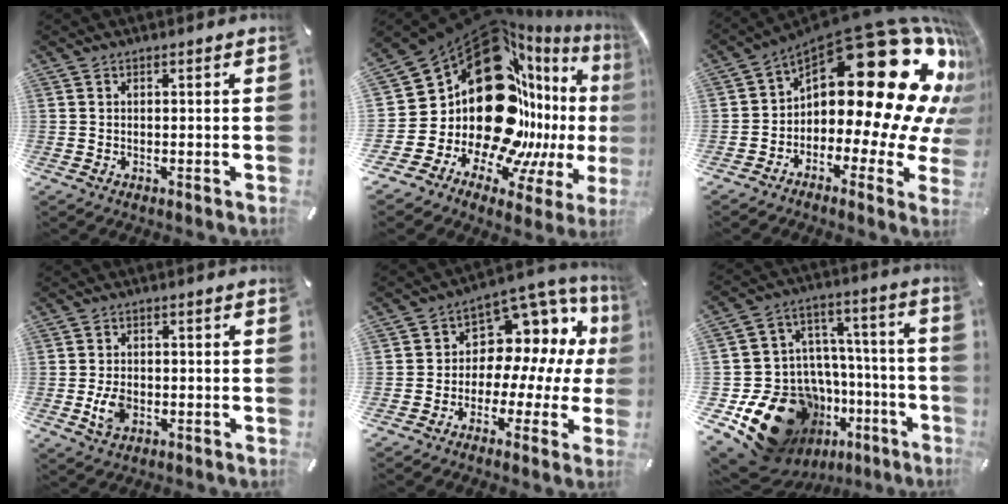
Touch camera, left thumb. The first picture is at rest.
{"total": 35.2, "force": [7.1, 23.0, 25.7], "torque": [-0.380, -0.156, 0.193]}
{"total": 27.9, "force": [11.1, 13.3, 22.0], "torque": [-0.322, -0.098, 0.201]}
{"total": 4.8, "force": [-1.2, 3.4, 3.2], "torque": [-0.082, -0.003, -0.026]}
{"total": 9.1, "force": [3.9, 7.4, 3.7], "torque": [-0.068, -0.051, 0.075]}
{"total": 23.1, "force": [-13.0, 14.9, 12.0], "torque": [-0.185, 0.030, -0.181]}